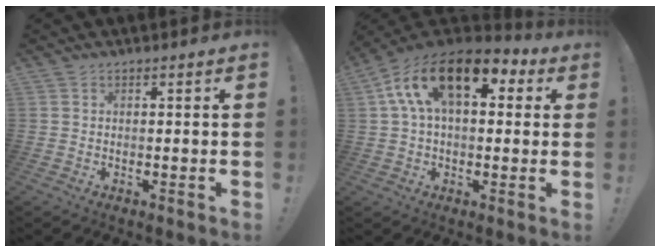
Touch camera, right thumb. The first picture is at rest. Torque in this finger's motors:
{"motor_torque": [2.50, 2.50, 1.45, -0.08, 0.16]}